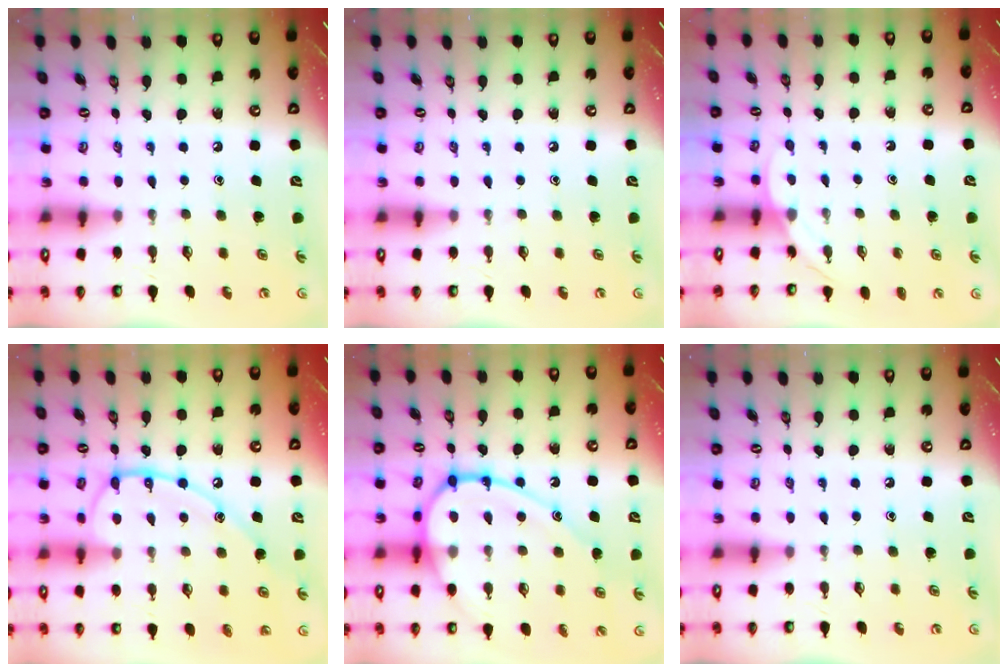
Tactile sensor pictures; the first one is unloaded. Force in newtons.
{"total": 0.0}
{"total": 3.4, "press": 3.4, "slide": 0.2}
{"total": 15.9, "press": 15.9, "slide": 1.3}
{"total": 14.9, "press": 14.8, "slide": 1.2}
{"total": 0.0}